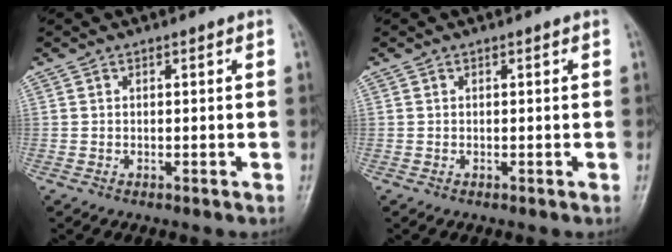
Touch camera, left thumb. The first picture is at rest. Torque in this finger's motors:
{"motor_torque": [0.00, 0.00, -0.03, -0.02, 0.00]}